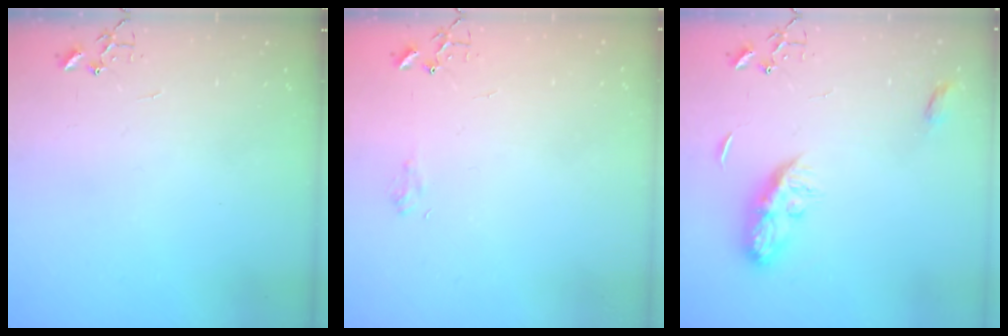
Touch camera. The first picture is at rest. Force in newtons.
{"total": 5.7, "press": 5.6, "slide": 0.7}
{"total": 8.5, "press": 8.4, "slide": 0.3}